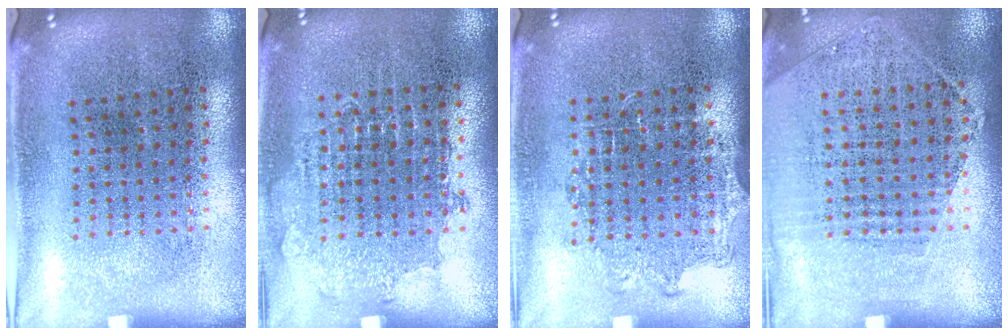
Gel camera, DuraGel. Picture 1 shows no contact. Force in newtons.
{"total": 0.7, "press": 0.7, "slide": 0.2}
{"total": 0.9, "press": 0.8, "slide": 0.4}
{"total": 1.1, "press": 1.0, "slide": 0.6}